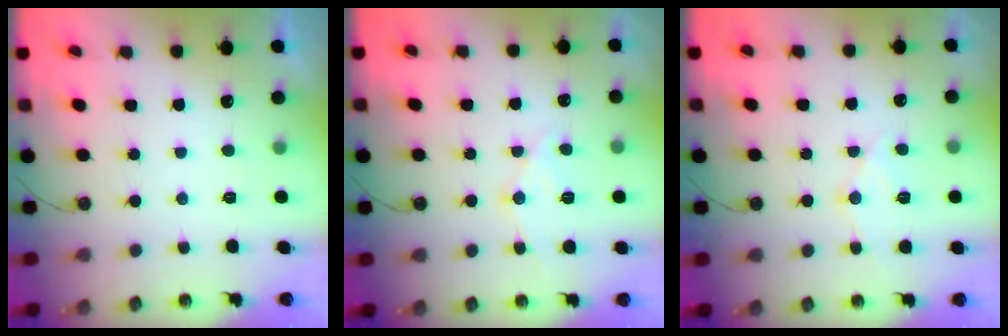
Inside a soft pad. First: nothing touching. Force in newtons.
{"total": 11.4, "press": 11.4, "slide": 1.0}
{"total": 10.4, "press": 10.4, "slide": 0.8}